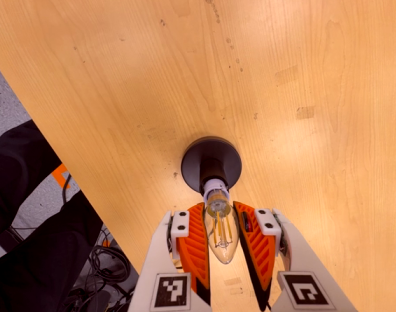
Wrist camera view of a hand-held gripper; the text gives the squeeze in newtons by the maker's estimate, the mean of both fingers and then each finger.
{"total": 13.4, "left": 12.4, "right": 14.4}